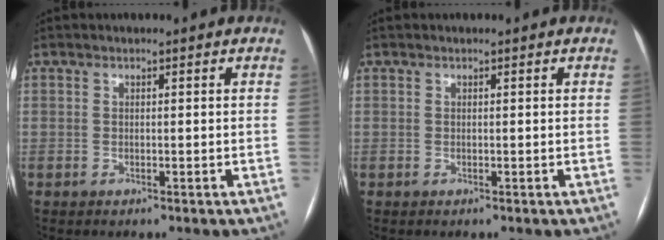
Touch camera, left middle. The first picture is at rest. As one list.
[{"total": 0.0}]